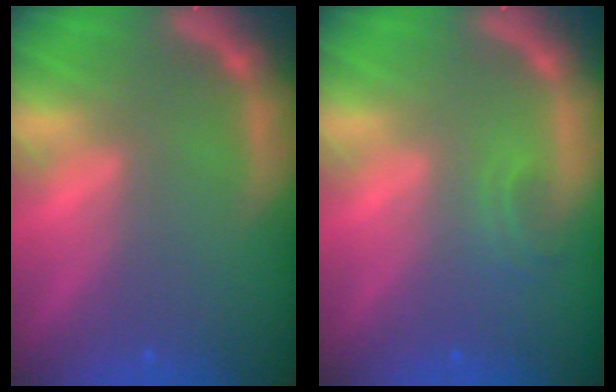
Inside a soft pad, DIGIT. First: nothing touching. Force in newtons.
{"total": 1.4}